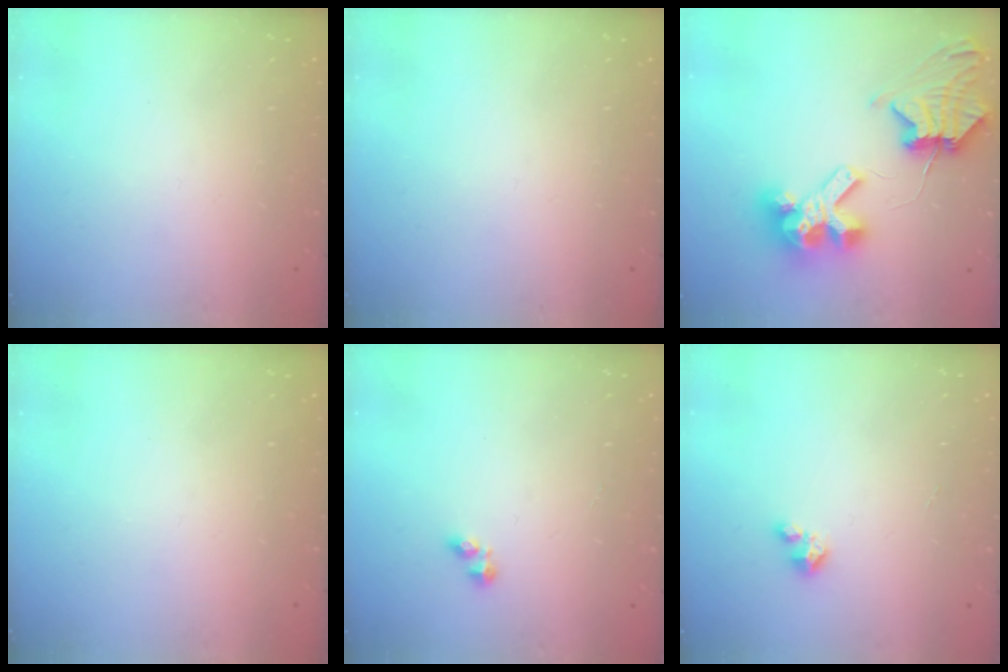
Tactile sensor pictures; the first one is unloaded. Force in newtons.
{"total": 0.0}
{"total": 11.3, "press": 11.2, "slide": 1.5}
{"total": 0.0}
{"total": 2.1, "press": 2.1, "slide": 0.3}
{"total": 1.5, "press": 1.5, "slide": 0.2}